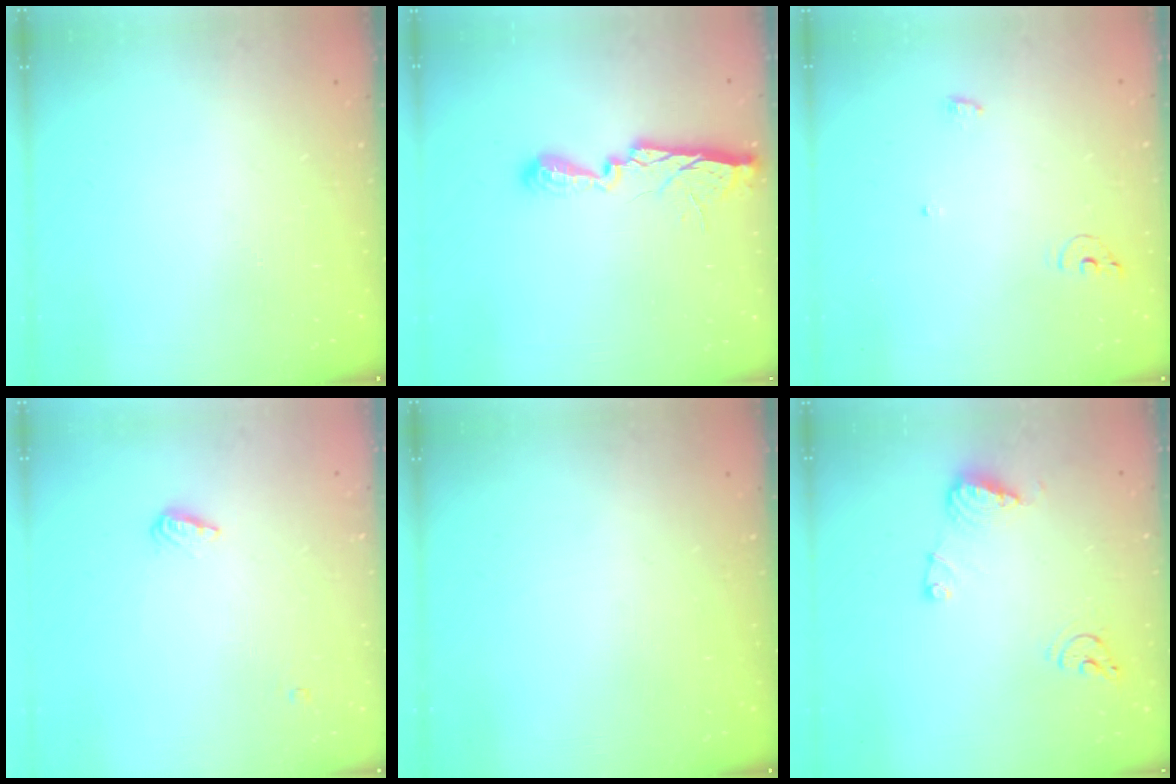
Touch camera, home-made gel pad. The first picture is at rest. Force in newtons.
{"total": 10.1, "press": 10.1, "slide": 0.7}
{"total": 5.6, "press": 5.5, "slide": 1.0}
{"total": 5.2, "press": 5.1, "slide": 1.0}
{"total": 0.0}
{"total": 10.5, "press": 10.4, "slide": 1.1}